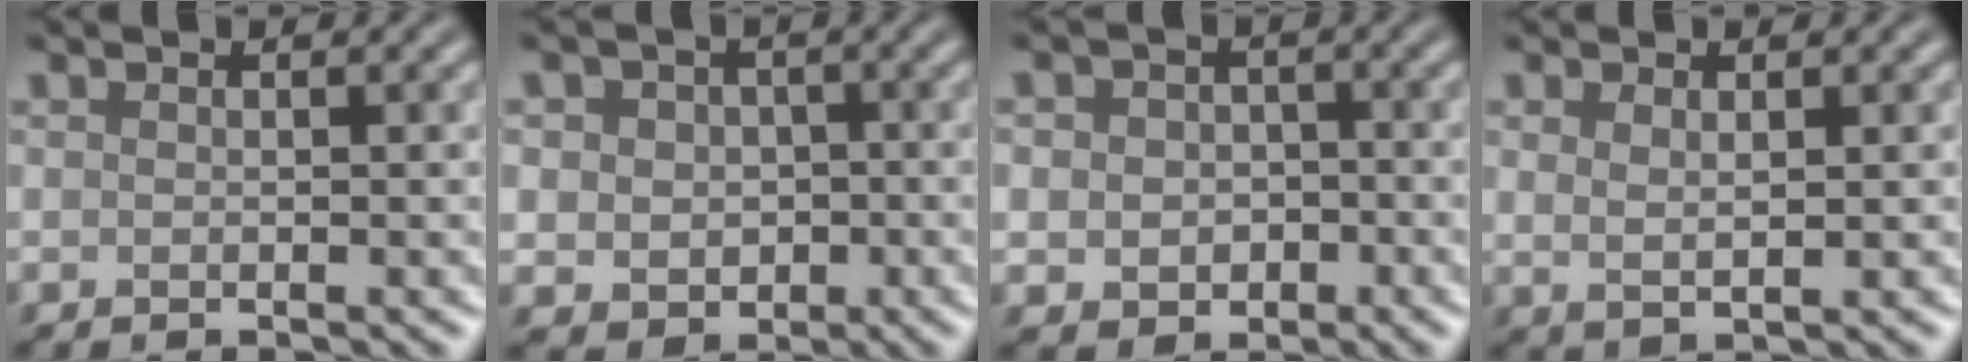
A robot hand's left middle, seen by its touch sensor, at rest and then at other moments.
{"total": 4.7, "force": [0.3, 4.1, 2.3], "torque": [-0.030, 0.016, -0.014]}
{"total": 4.2, "force": [-0.5, 3.6, 2.1], "torque": [-0.019, -0.002, -0.018]}
{"total": 1.5, "force": [0.7, 0.6, 1.2], "torque": [-0.024, -0.005, 0.017]}